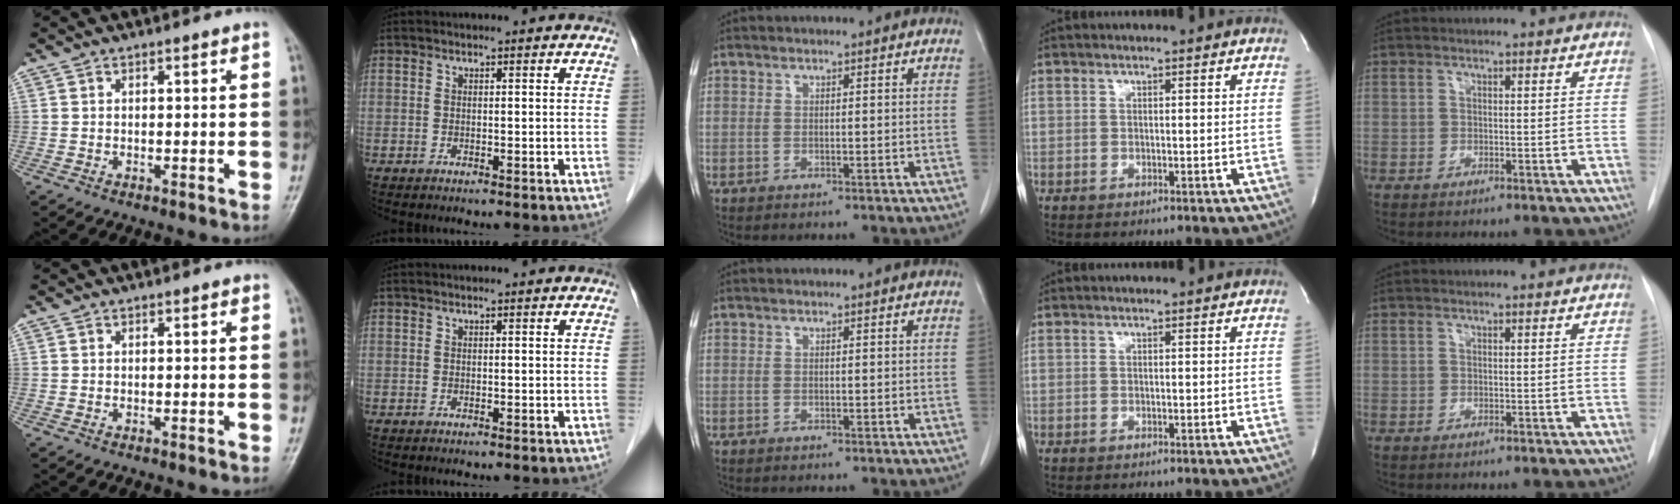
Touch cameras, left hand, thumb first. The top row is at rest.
{}